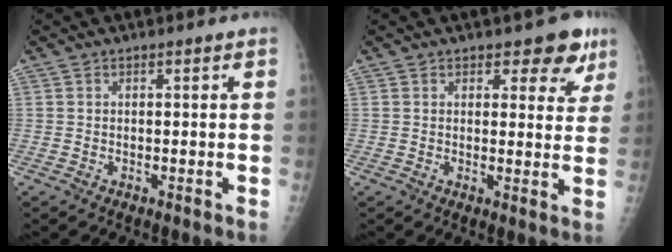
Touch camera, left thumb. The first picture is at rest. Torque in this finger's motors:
{"motor_torque": [0.38, 0.54, -0.20, -0.30, 0.06]}